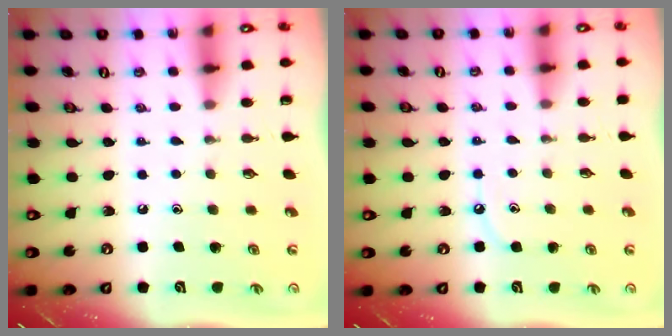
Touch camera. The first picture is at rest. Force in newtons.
{"total": 4.6, "press": 4.6, "slide": 0.4}